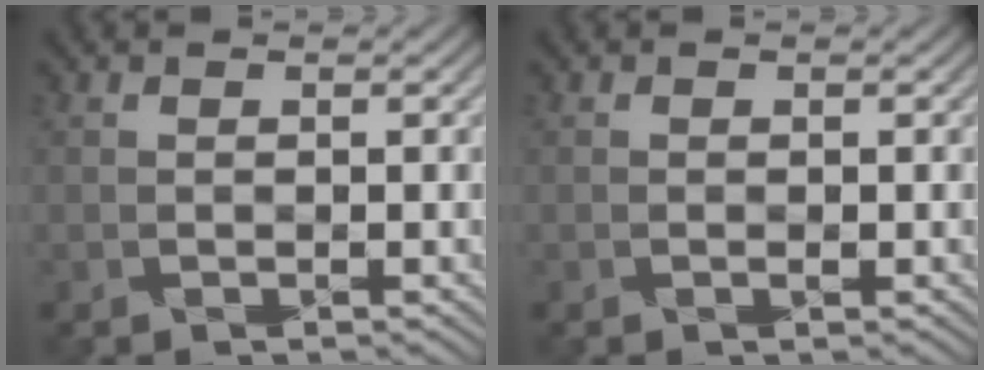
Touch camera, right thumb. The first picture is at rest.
{"total": 0.0}